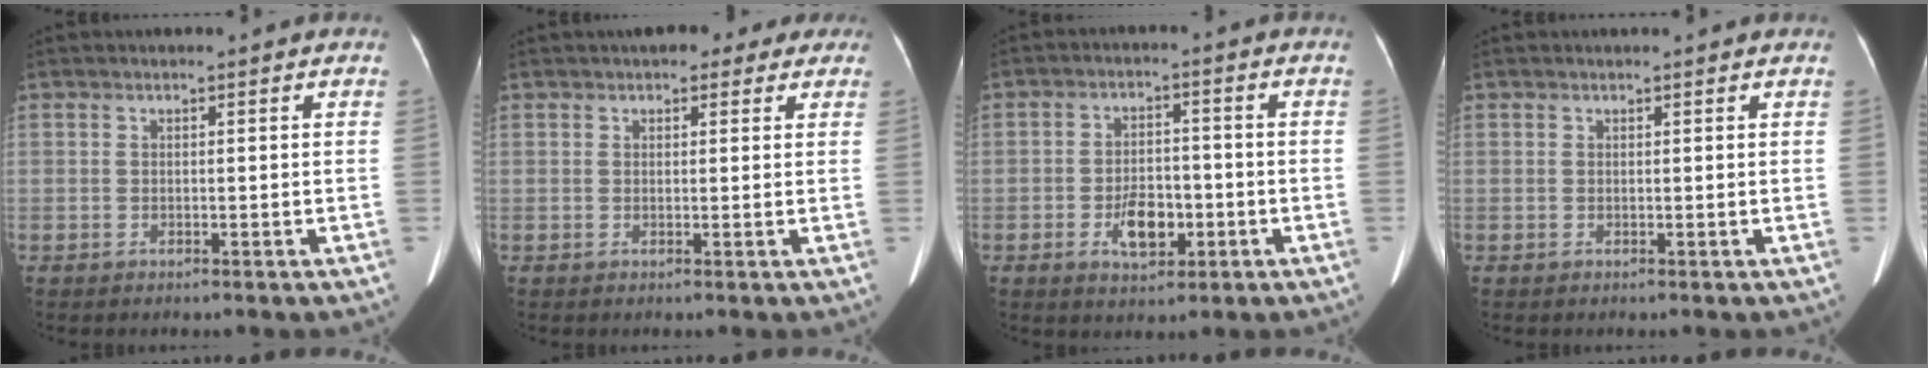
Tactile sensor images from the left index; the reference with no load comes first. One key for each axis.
{"total": 5.8, "fx": 4.3, "fy": 2.9, "fz": 2.7, "tx": -0.017, "ty": 0.026, "tz": 0.052}
{"total": 6.1, "fx": -2.2, "fy": 3.3, "fz": 4.7, "tx": -0.089, "ty": 0.004, "tz": -0.032}
{"total": 1.1, "fx": 1.1, "fy": 0.0, "fz": 0.2, "tx": -0.009, "ty": 0.010, "tz": 0.012}